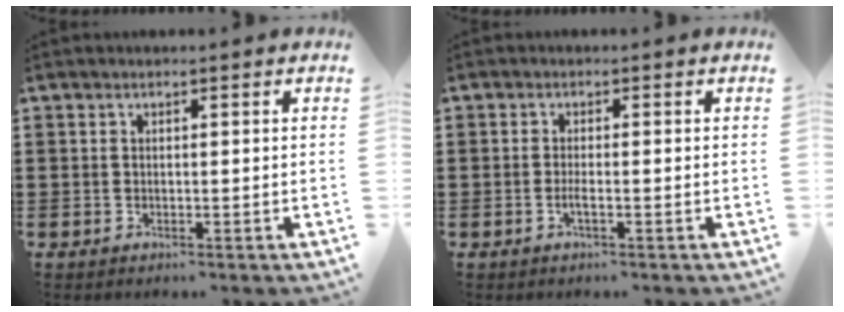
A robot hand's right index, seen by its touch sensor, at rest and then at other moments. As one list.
[{"total": 1.7, "force": [-0.7, 0.0, 1.5], "torque": [-0.036, -0.008, -0.014]}]